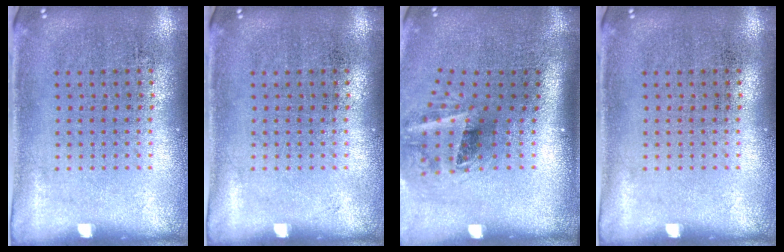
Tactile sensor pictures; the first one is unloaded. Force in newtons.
{"total": 0.0}
{"total": 2.1, "press": 1.3, "slide": 1.7}
{"total": 0.0}